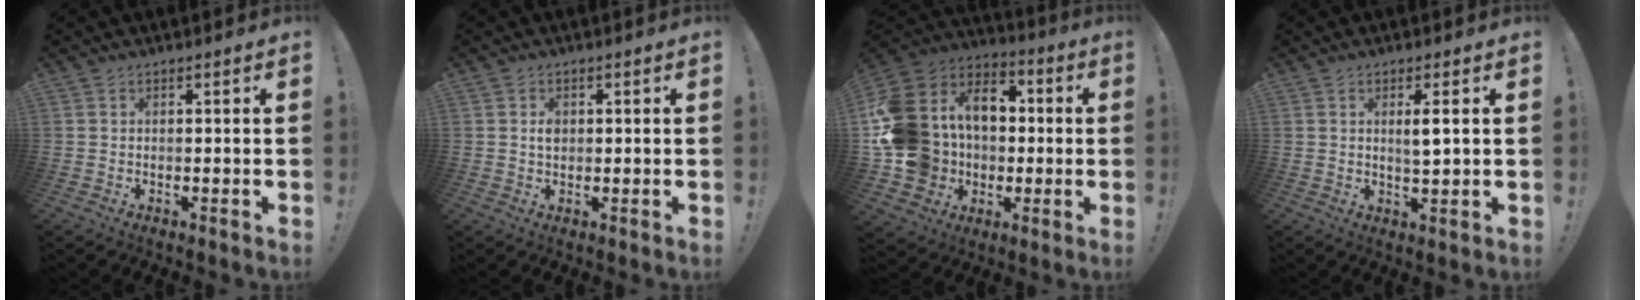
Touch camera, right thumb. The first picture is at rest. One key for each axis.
{"total": 2.2, "fx": 0.3, "fy": 1.6, "fz": 1.4, "tx": -0.020, "ty": 0.001, "tz": 0.002}
{"total": 19.6, "fx": 1.9, "fy": 17.0, "fz": 9.5, "tx": -0.210, "ty": -0.001, "tz": 0.074}
{"total": 3.9, "fx": 1.5, "fy": 0.5, "fz": 3.6, "tx": -0.049, "ty": -0.014, "tz": 0.020}